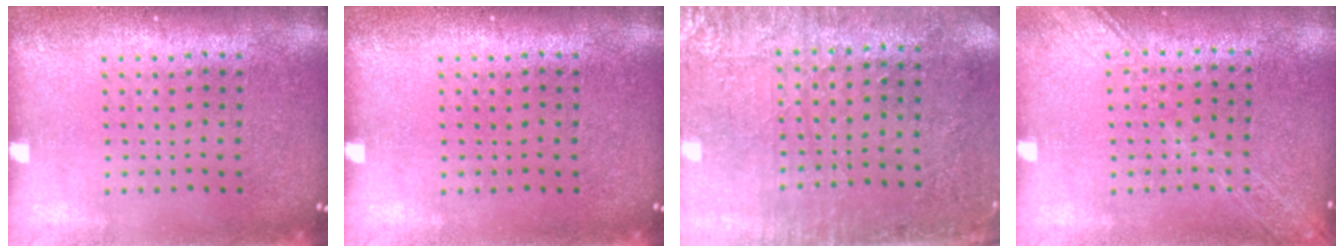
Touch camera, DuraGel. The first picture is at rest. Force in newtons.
{"total": 0.0}
{"total": 2.8, "press": 2.4, "slide": 1.4}
{"total": 1.6, "press": 1.5, "slide": 0.6}